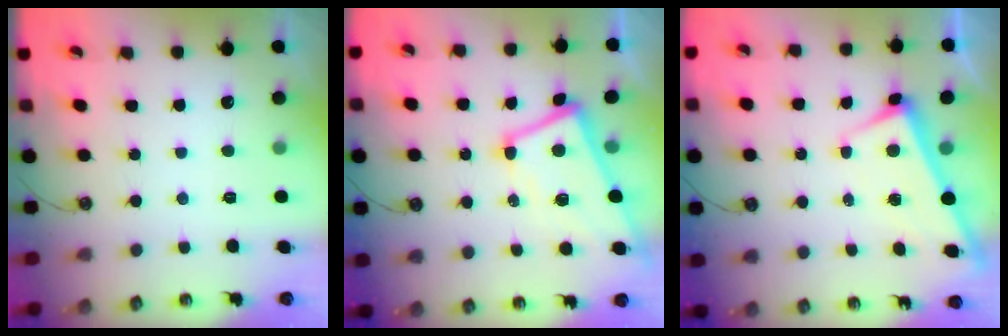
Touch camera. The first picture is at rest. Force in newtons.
{"total": 1.9, "press": 1.7, "slide": 0.9}
{"total": 2.6, "press": 2.6, "slide": 0.4}